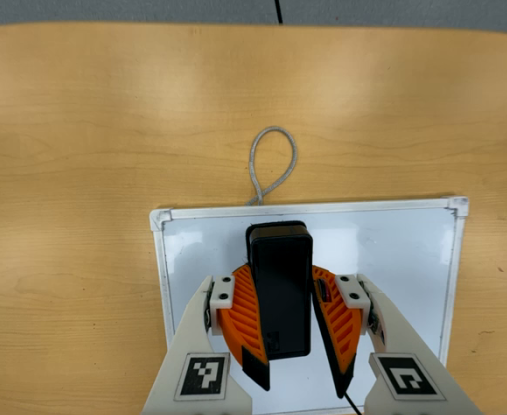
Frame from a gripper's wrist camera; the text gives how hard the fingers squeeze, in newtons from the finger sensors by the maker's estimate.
{"total": 10.9, "left": 10.6, "right": 11.2}